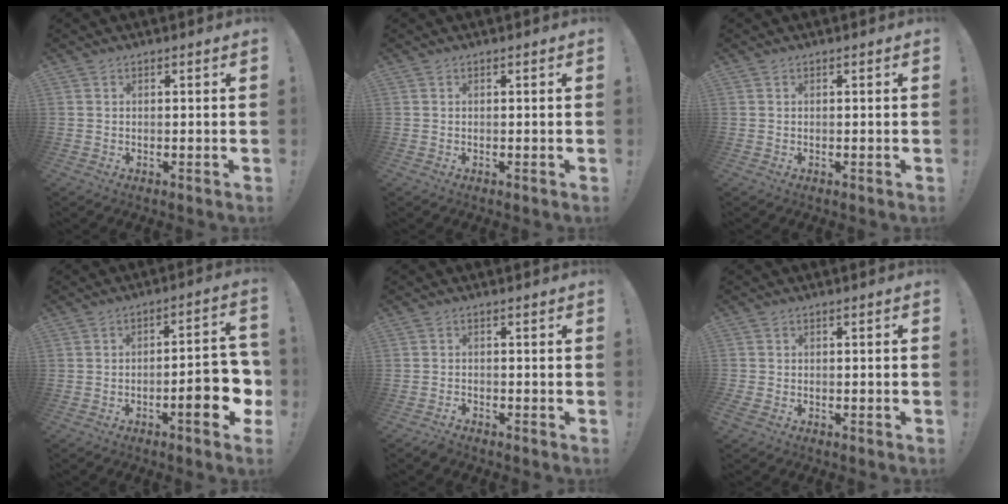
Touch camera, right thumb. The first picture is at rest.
{"total": 0.0}
{"total": 0.0}
{"total": 12.5, "force": [-4.0, 2.7, 11.5], "torque": [-0.146, 0.010, -0.061]}
{"total": 2.0, "force": [-2.0, 0.1, 0.4], "torque": [-0.005, 0.003, -0.037]}
{"total": 2.1, "force": [-1.7, 0.6, 1.0], "torque": [-0.020, 0.004, -0.032]}